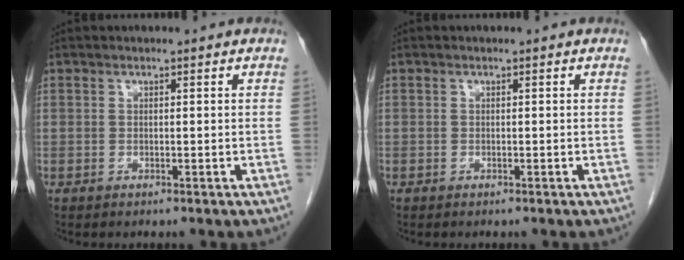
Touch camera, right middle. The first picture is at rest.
{"total": 0.0}